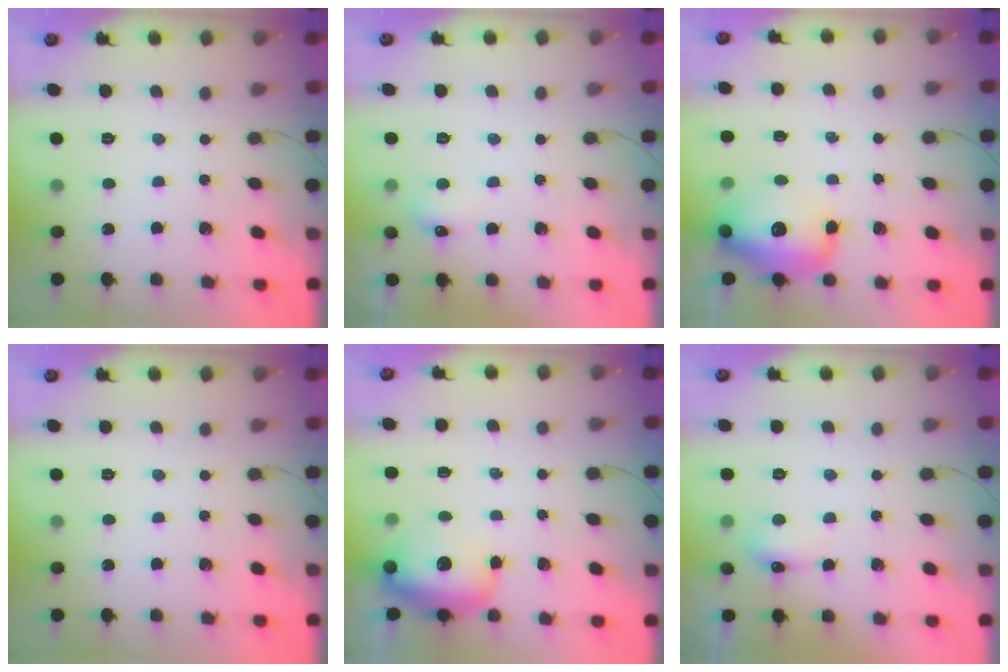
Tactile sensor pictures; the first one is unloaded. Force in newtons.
{"total": 4.7, "press": 4.5, "slide": 1.2}
{"total": 16.8, "press": 16.5, "slide": 3.2}
{"total": 0.0}
{"total": 20.7, "press": 17.4, "slide": 11.3}
{"total": 5.6, "press": 5.5, "slide": 1.0}